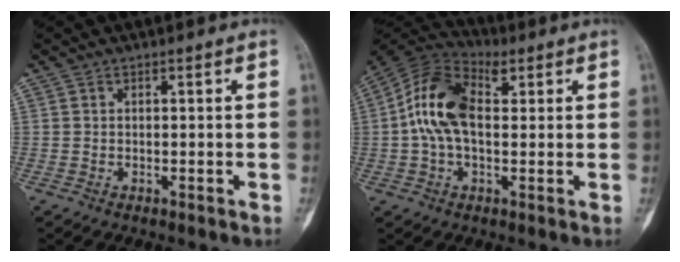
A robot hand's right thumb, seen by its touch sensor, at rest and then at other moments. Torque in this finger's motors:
{"motor_torque": [0.08, 1.86, 0.22, 0.04, 0.14]}